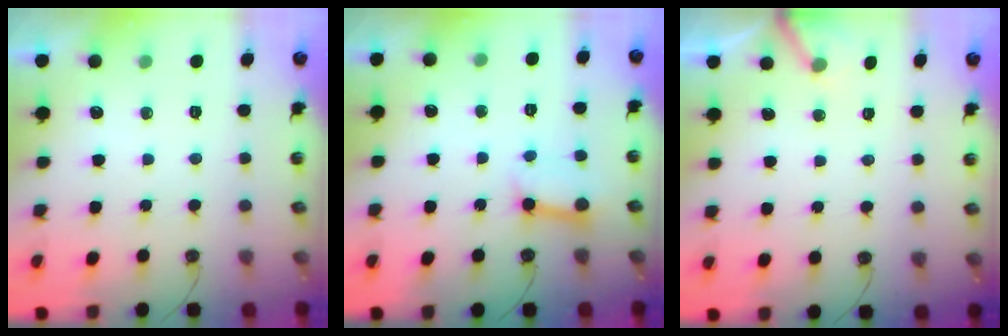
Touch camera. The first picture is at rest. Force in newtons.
{"total": 6.5, "press": 6.4, "slide": 0.9}
{"total": 4.1, "press": 4.1, "slide": 0.1}